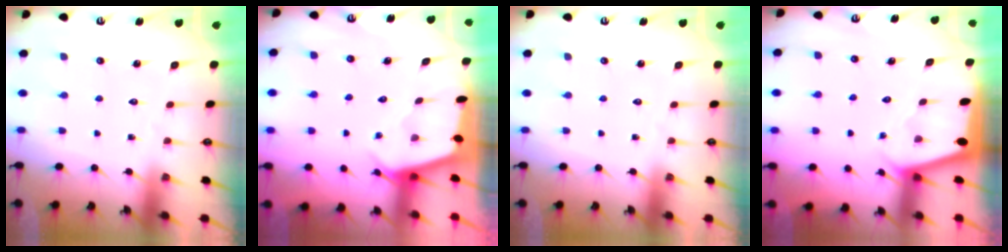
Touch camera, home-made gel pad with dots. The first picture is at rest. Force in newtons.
{"total": 2.3, "press": 2.3, "slide": 0.3}
{"total": 0.0}
{"total": 1.9, "press": 1.9, "slide": 0.1}